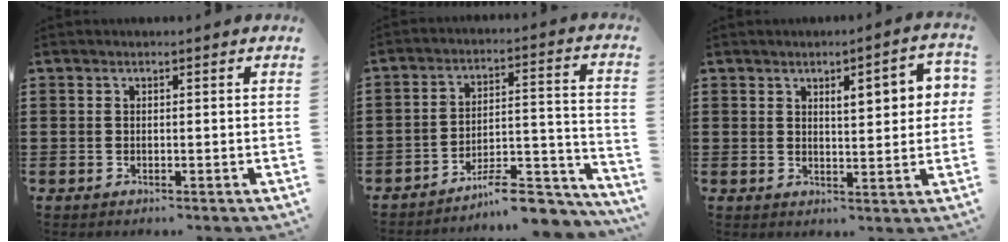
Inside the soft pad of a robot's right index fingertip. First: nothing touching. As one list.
[{"total": 9.4, "force": [-8.1, 1.9, 4.3], "torque": [-0.051, 0.030, -0.148]}, {"total": 5.2, "force": [1.8, 1.5, 4.6], "torque": [-0.067, -0.004, 0.023]}]